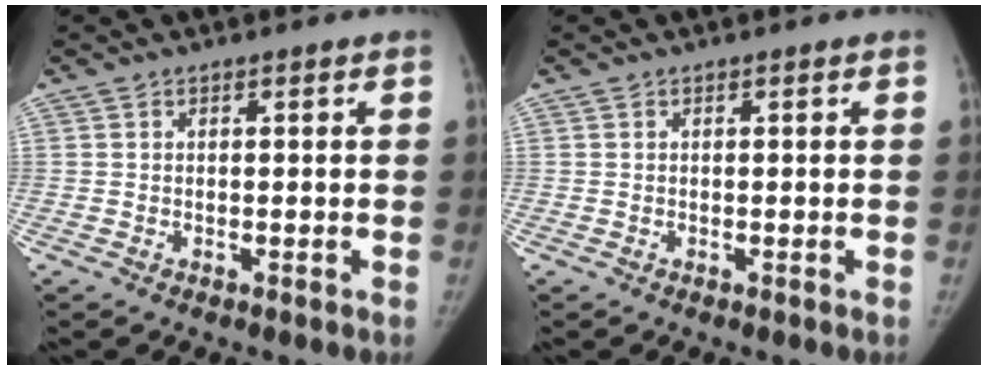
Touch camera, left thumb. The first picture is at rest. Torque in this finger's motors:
{"motor_torque": [0.00, 0.00, 0.02, -0.03, 0.00]}